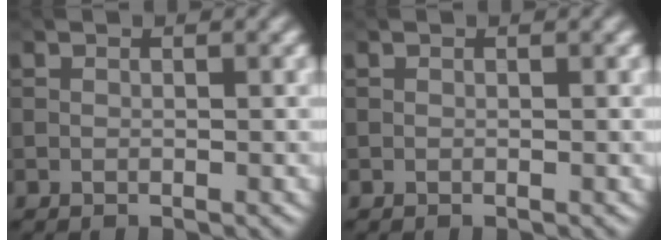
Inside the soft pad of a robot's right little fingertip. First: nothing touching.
{"total": 0.0}